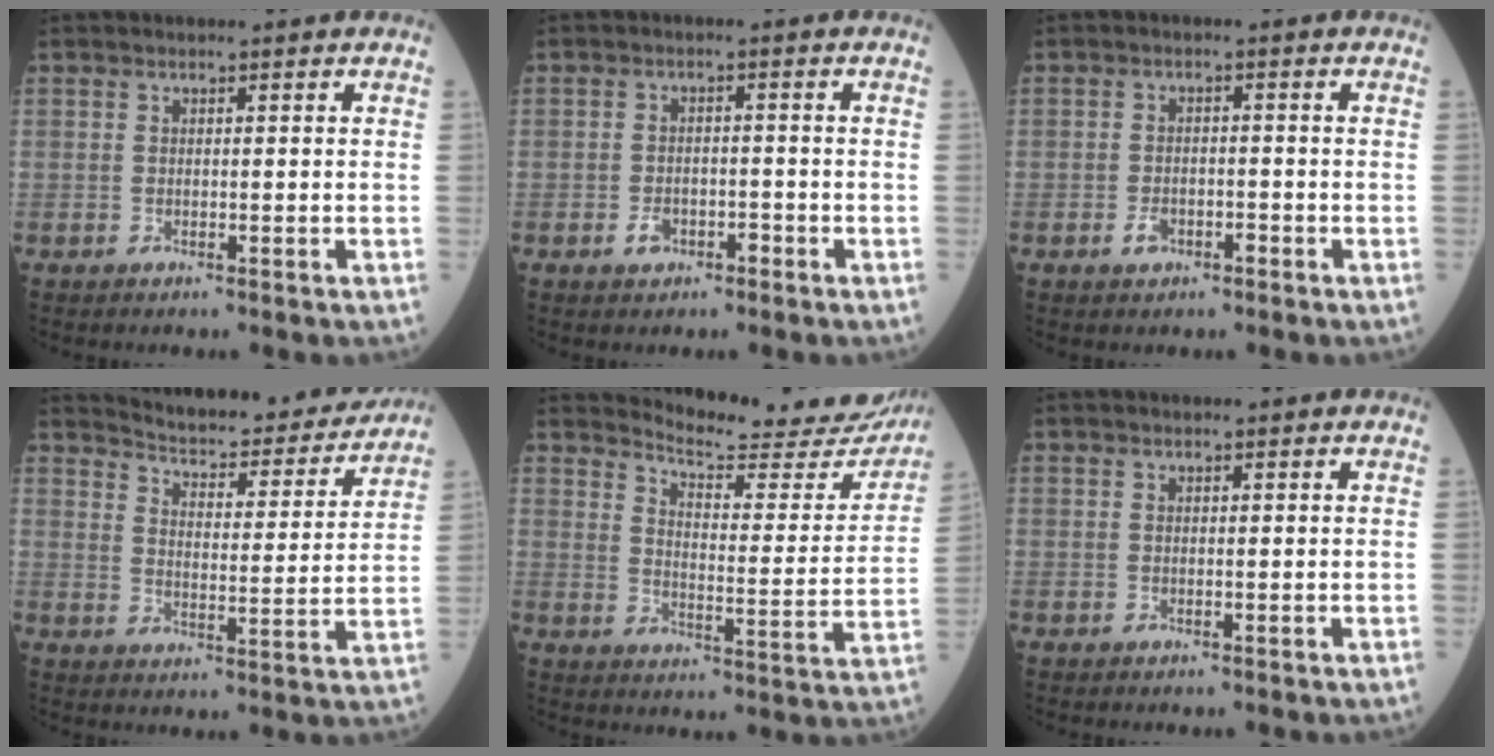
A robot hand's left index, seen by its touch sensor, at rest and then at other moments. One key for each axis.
{"total": 2.7, "fx": -1.6, "fy": 1.7, "fz": 1.4, "tx": -0.026, "ty": 0.004, "tz": -0.022}
{"total": 2.4, "fx": -1.4, "fy": 1.4, "fz": 1.4, "tx": -0.027, "ty": 0.003, "tz": -0.022}
{"total": 16.8, "fx": 15.9, "fy": 2.7, "fz": 4.7, "tx": -0.059, "ty": -0.028, "tz": 0.205}
{"total": 18.9, "fx": 18.4, "fy": 2.3, "fz": 4.0, "tx": -0.048, "ty": -0.091, "tz": 0.214}
{"total": 1.3, "fx": 1.1, "fy": 0.1, "fz": 0.5, "tx": -0.007, "ty": 0.012, "tz": 0.017}